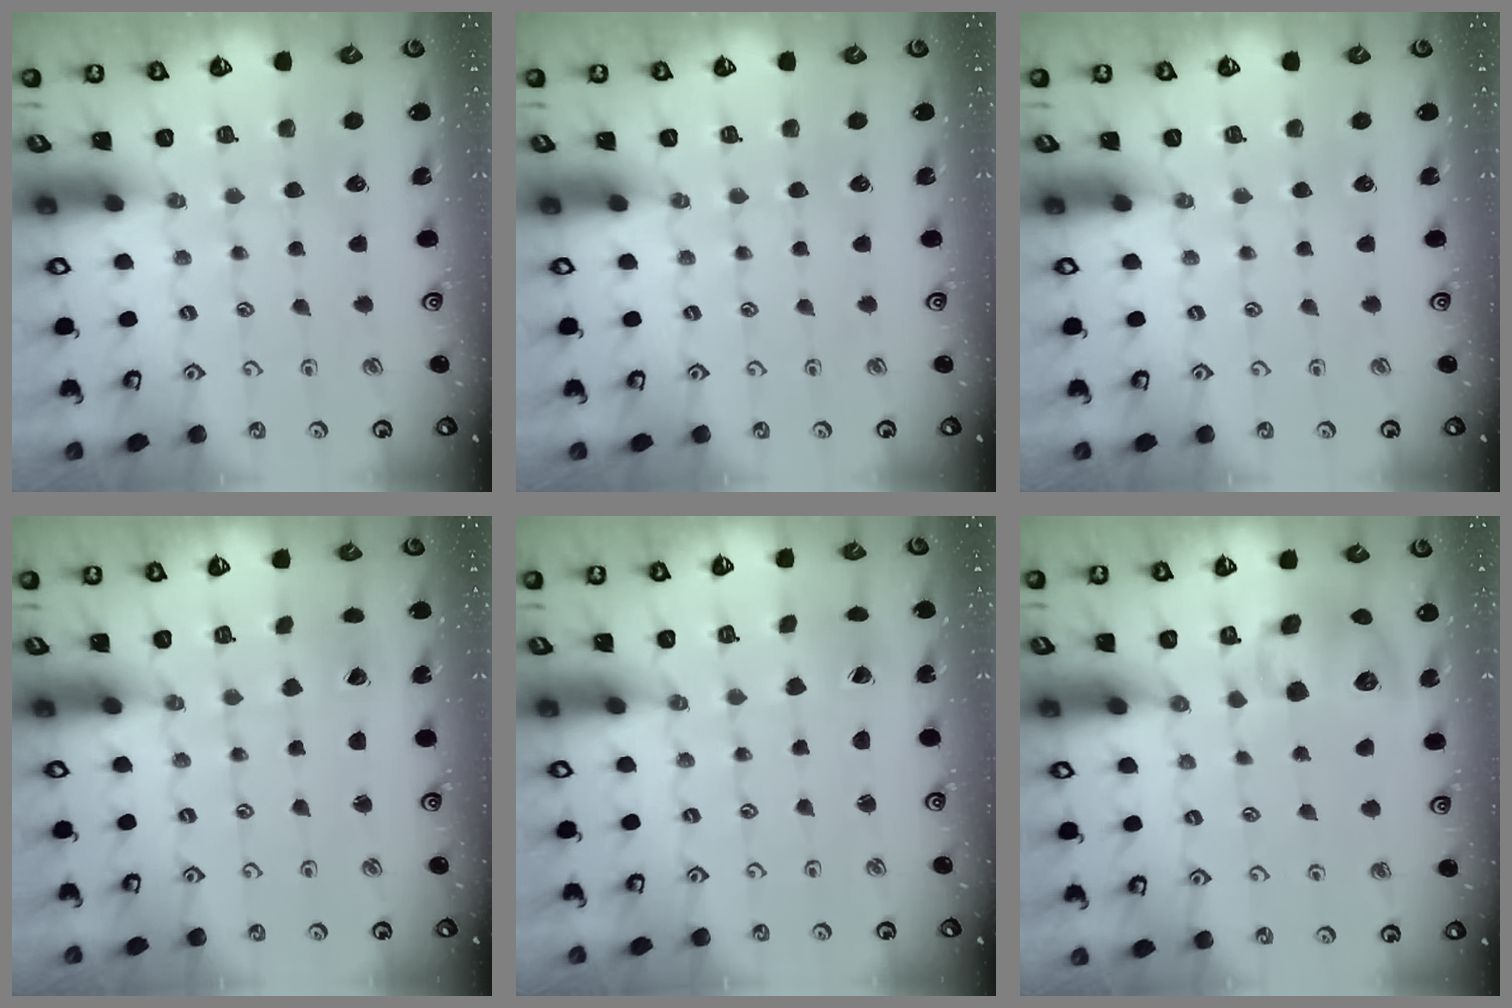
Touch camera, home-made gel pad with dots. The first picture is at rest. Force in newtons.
{"total": 0.0}
{"total": 0.0}
{"total": 0.0}
{"total": 1.6, "press": 1.5, "slide": 0.3}
{"total": 11.7, "press": 11.5, "slide": 2.0}